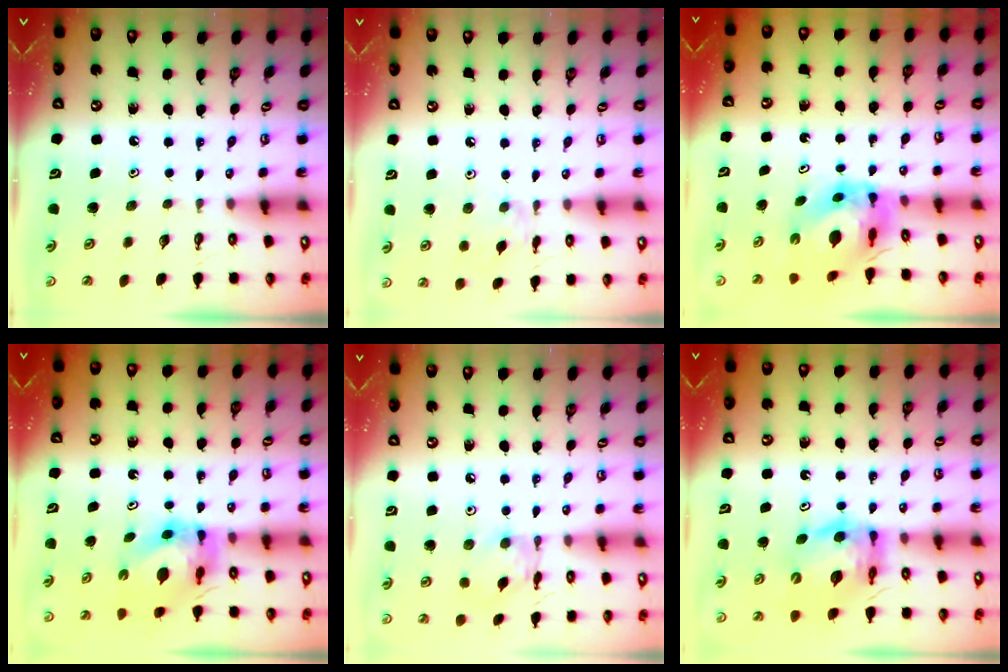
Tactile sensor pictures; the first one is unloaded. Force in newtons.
{"total": 2.5, "press": 2.5, "slide": 0.5}
{"total": 7.5, "press": 7.5, "slide": 0.7}
{"total": 6.4, "press": 6.4, "slide": 0.6}
{"total": 6.3, "press": 6.3, "slide": 0.3}
{"total": 11.1, "press": 11.0, "slide": 1.4}